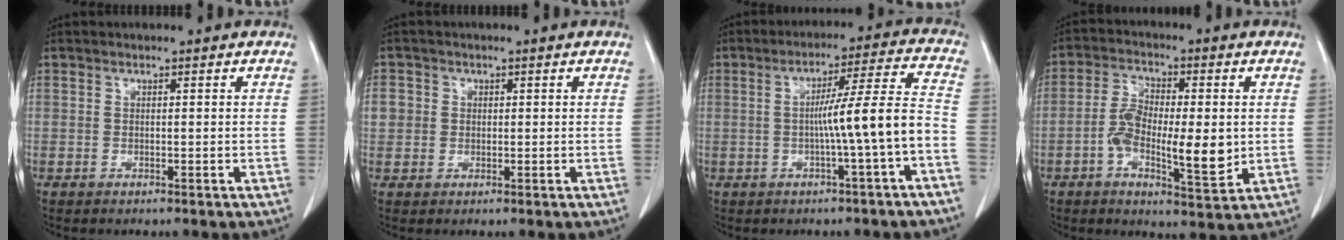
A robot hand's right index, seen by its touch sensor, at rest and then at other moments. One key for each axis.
{"total": 3.9, "fx": 0.7, "fy": 3.8, "fz": 0.9, "tx": -0.017, "ty": 0.010, "tz": 0.015}
{"total": 9.6, "fx": -2.5, "fy": -1.3, "fz": 9.2, "tx": -0.141, "ty": 0.019, "tz": -0.034}
{"total": 10.5, "fx": -1.5, "fy": 3.5, "fz": 9.8, "tx": -0.171, "ty": -0.005, "tz": -0.024}